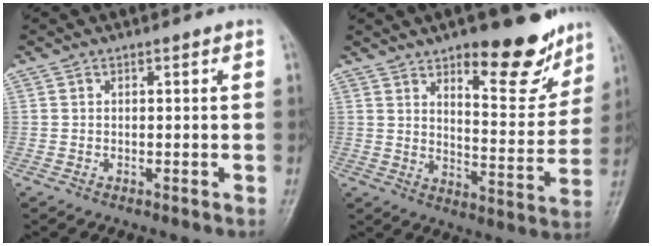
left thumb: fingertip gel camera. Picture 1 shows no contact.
{"total": 15.7, "force": [10.4, 5.7, 10.3], "torque": [-0.091, -0.071, 0.154]}